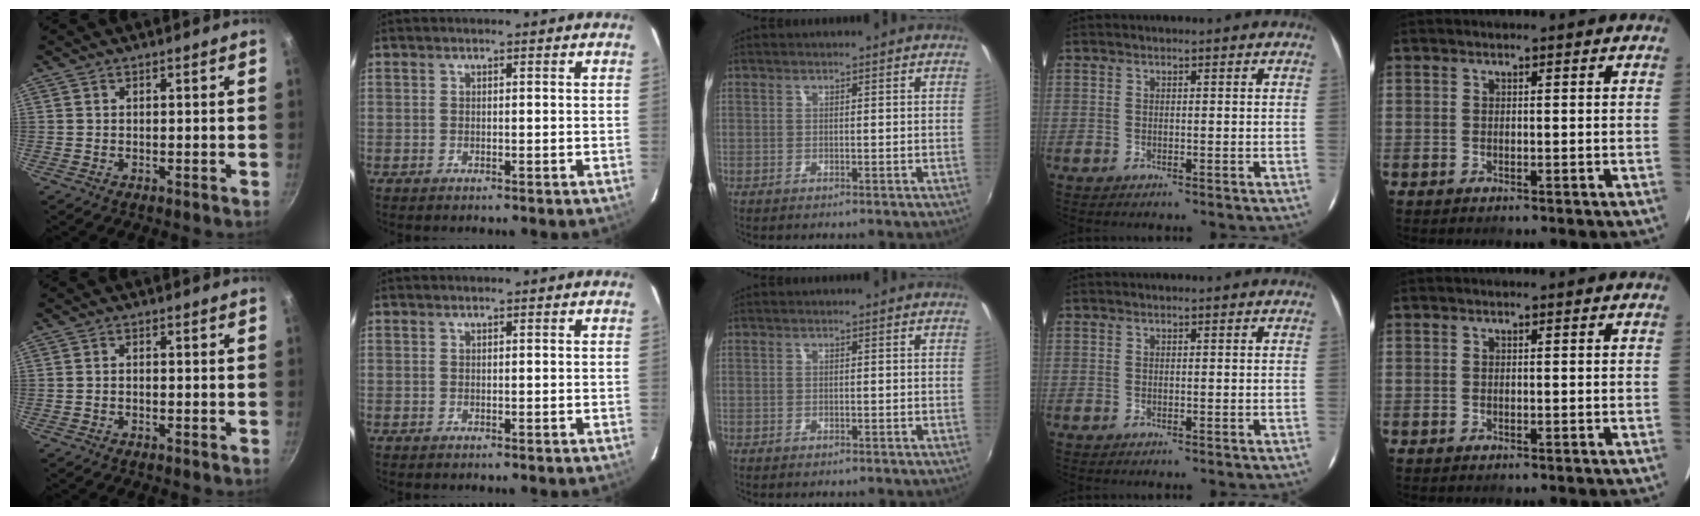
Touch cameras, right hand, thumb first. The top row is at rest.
{"thumb": {"total": 0.9, "force": [-0.5, 0.5, 0.5], "torque": [-0.013, 0.007, -0.011]}, "middle": {"total": 0.8, "force": [-0.6, 0.5, 0.2], "torque": [-0.005, -0.003, -0.010]}}